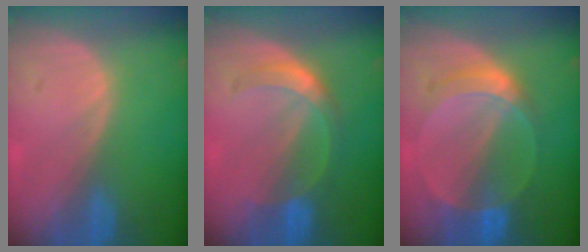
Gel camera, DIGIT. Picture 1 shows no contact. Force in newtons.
{"total": 5.7, "press": 5.0, "slide": 2.7}
{"total": 6.1, "press": 5.7, "slide": 2.2}